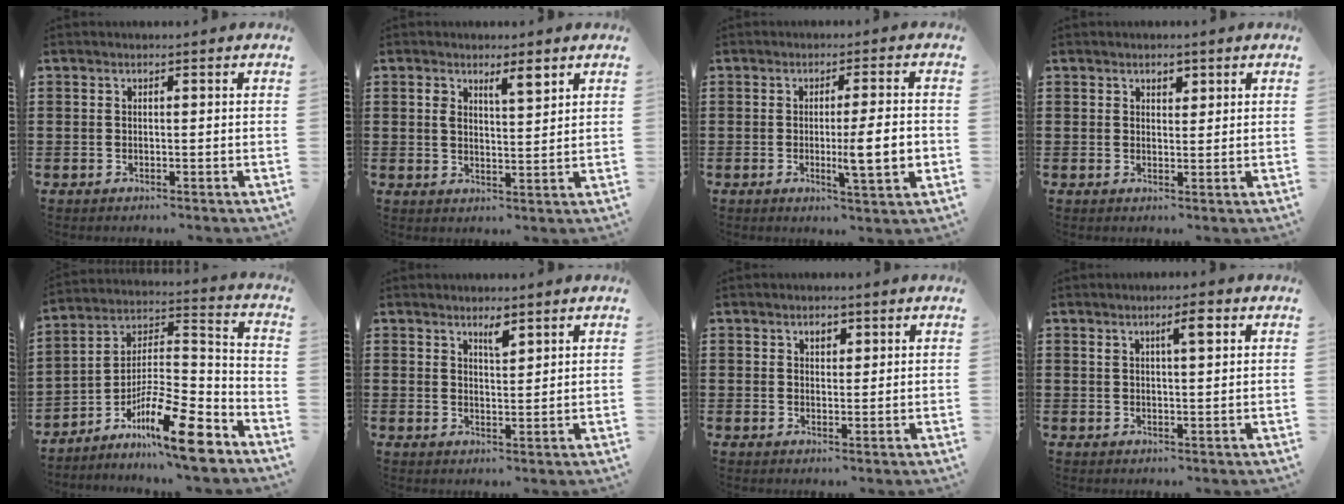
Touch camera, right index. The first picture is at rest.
{"total": 3.9, "force": [2.5, 1.0, 2.8], "torque": [-0.044, -0.002, 0.040]}
{"total": 7.5, "force": [-1.0, 1.0, 7.4], "torque": [-0.104, -0.010, -0.019]}
{"total": 1.8, "force": [1.3, 1.0, 0.7], "torque": [-0.008, 0.002, 0.022]}
{"total": 12.5, "force": [-8.6, 2.9, 8.6], "torque": [-0.151, 0.016, -0.161]}
{"total": 2.7, "force": [2.1, 0.7, 1.5], "torque": [-0.026, -0.001, 0.036]}
{"total": 1.8, "force": [1.0, 1.1, 1.0], "torque": [-0.015, 0.002, 0.017]}
{"total": 3.6, "force": [1.8, 0.7, 3.0], "torque": [-0.039, -0.003, 0.024]}